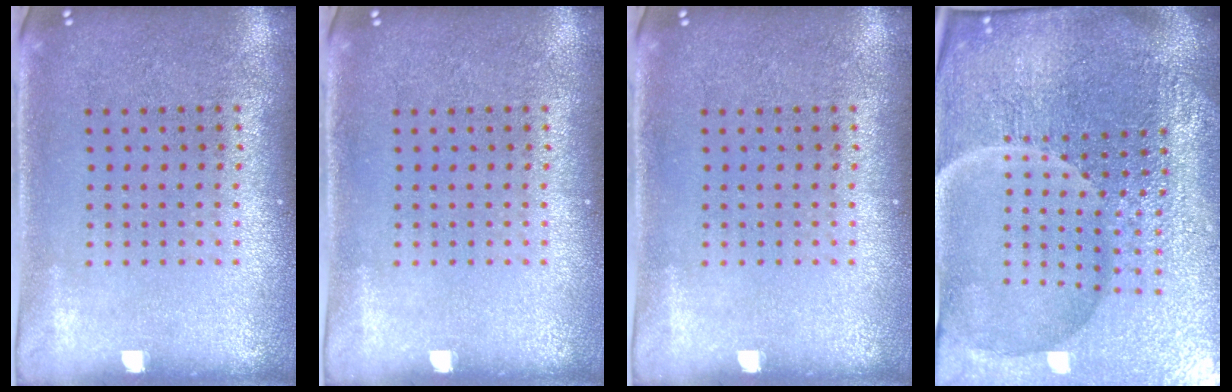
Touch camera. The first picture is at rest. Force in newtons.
{"total": 0.0}
{"total": 0.0}
{"total": 6.9, "press": 6.2, "slide": 3.2}